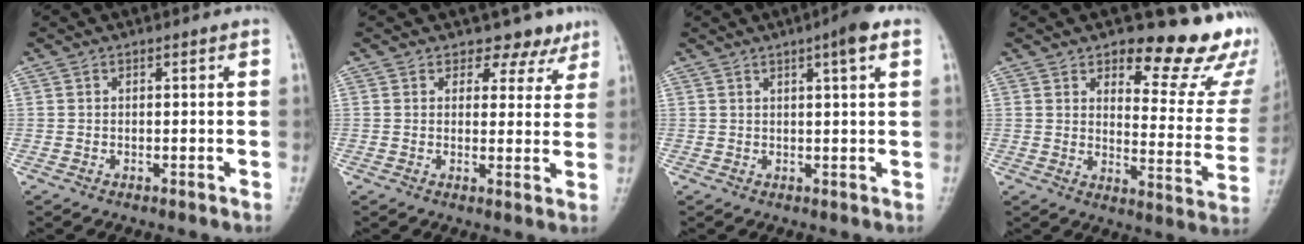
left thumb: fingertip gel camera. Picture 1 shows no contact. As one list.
[{"total": 5.3, "force": [4.1, 3.3, 0.6], "torque": [0.026, -0.027, 0.039]}, {"total": 5.1, "force": [2.6, 0.5, 4.4], "torque": [-0.061, -0.002, 0.034]}, {"total": 18.8, "force": [12.4, 7.6, 11.9], "torque": [-0.089, -0.084, 0.151]}]